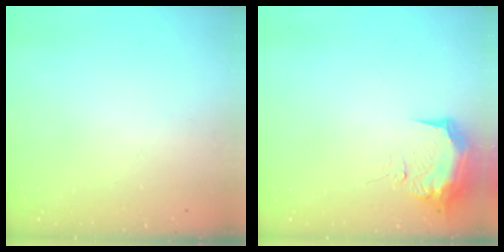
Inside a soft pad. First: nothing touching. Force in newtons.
{"total": 10.1, "press": 10.1, "slide": 0.3}